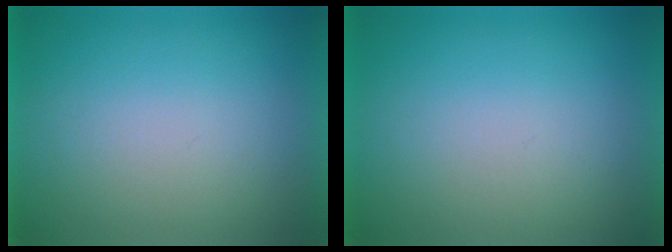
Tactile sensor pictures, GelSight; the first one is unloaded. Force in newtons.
{"total": 1.2}